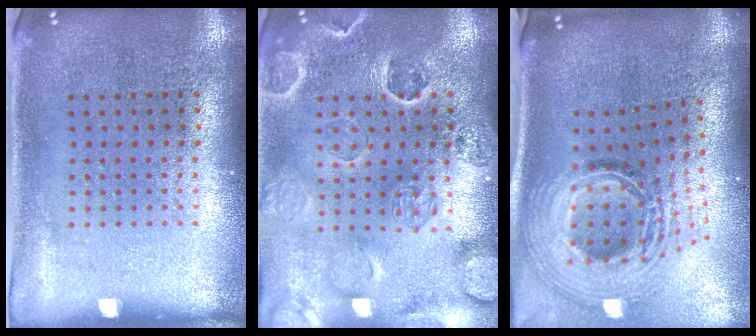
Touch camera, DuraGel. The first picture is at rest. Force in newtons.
{"total": 2.7, "press": 2.6, "slide": 0.8}
{"total": 2.8, "press": 1.9, "slide": 2.1}